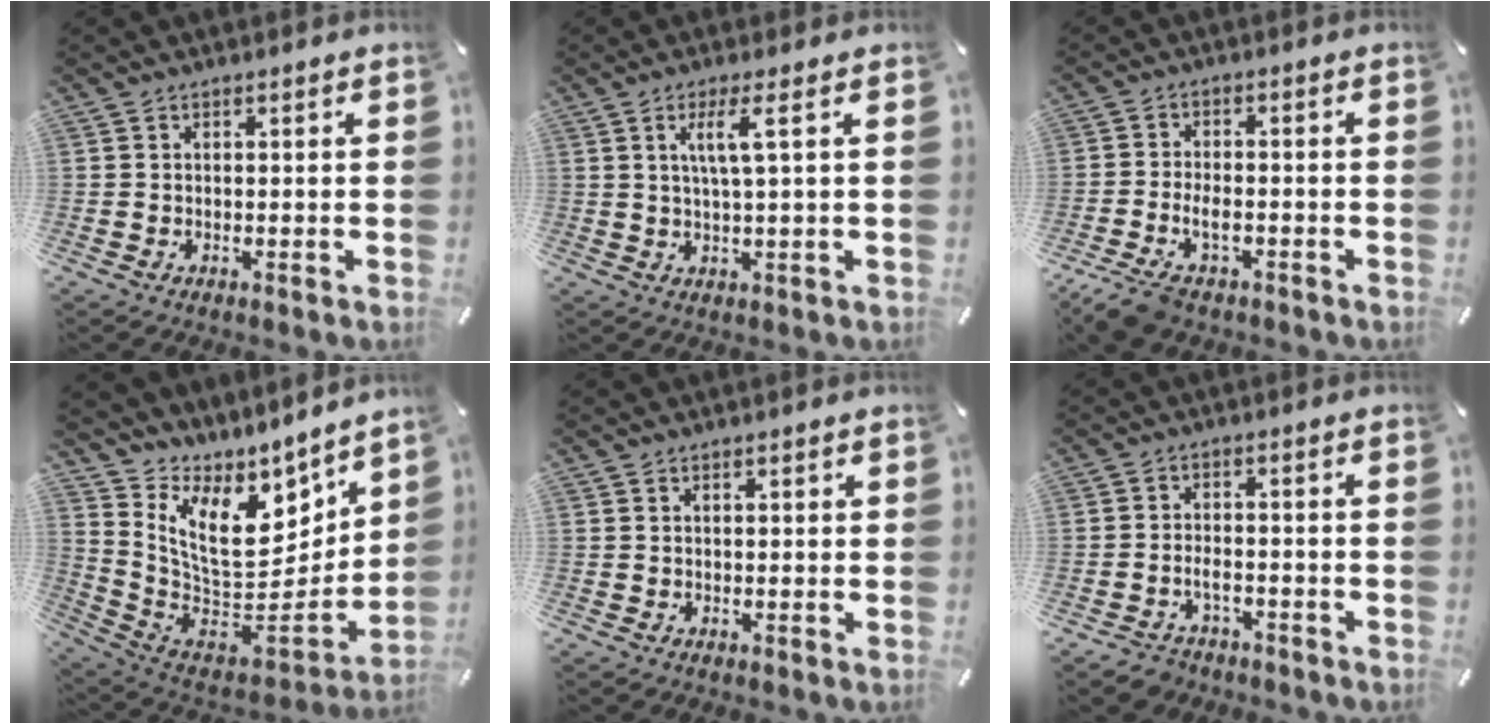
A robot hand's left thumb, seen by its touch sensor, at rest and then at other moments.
{"total": 6.0, "force": [1.7, 0.3, 5.7], "torque": [-0.115, -0.002, 0.025]}
{"total": 6.8, "force": [-3.3, 3.7, 4.7], "torque": [-0.100, 0.008, -0.059]}
{"total": 14.0, "force": [7.3, 9.0, 7.9], "torque": [-0.149, -0.087, 0.137]}
{"total": 0.8, "force": [0.5, 0.3, 0.6], "torque": [-0.012, 0.001, 0.008]}
{"total": 3.4, "force": [-2.0, 2.2, 1.7], "torque": [-0.037, 0.008, -0.038]}